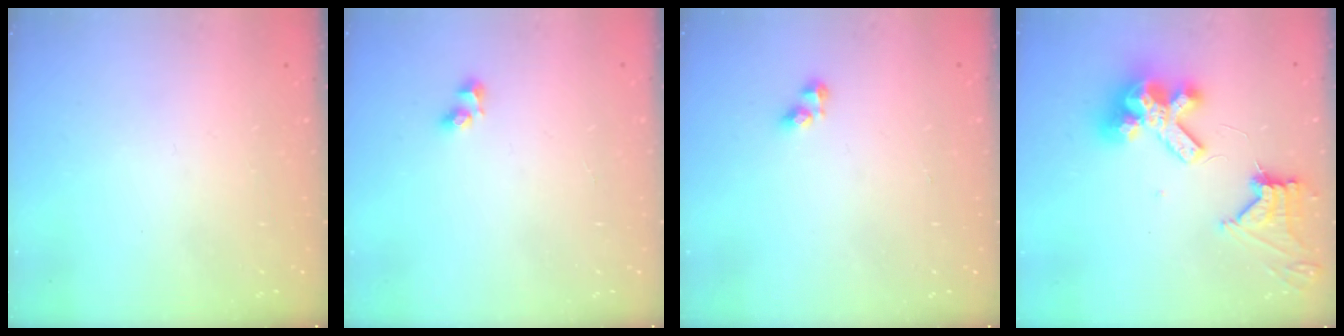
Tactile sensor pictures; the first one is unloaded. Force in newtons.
{"total": 4.6, "press": 4.3, "slide": 1.8}
{"total": 2.8, "press": 2.8, "slide": 0.3}
{"total": 12.6, "press": 12.5, "slide": 1.4}